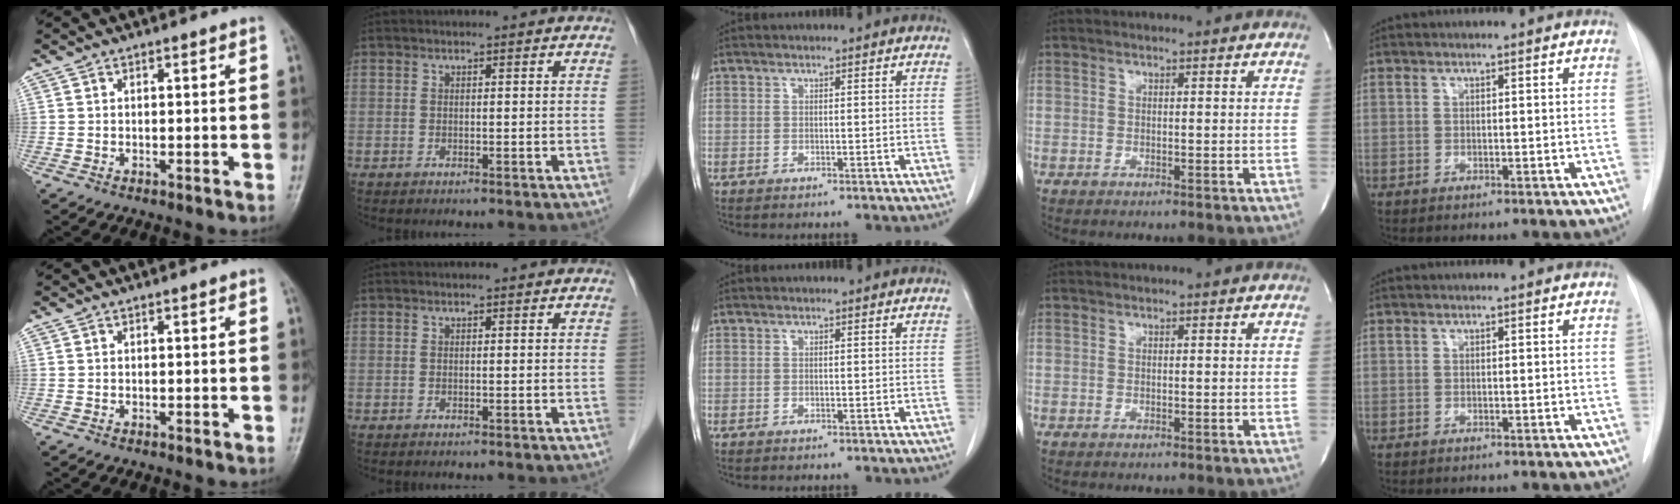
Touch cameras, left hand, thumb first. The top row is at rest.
{}